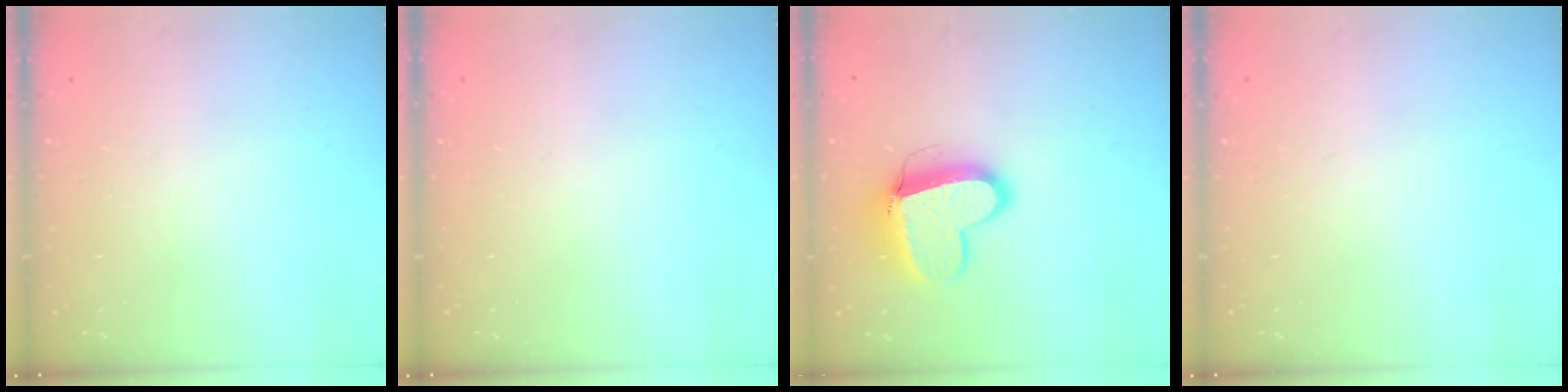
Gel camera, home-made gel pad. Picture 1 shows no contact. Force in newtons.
{"total": 0.0}
{"total": 12.4, "press": 12.3, "slide": 1.7}
{"total": 0.0}